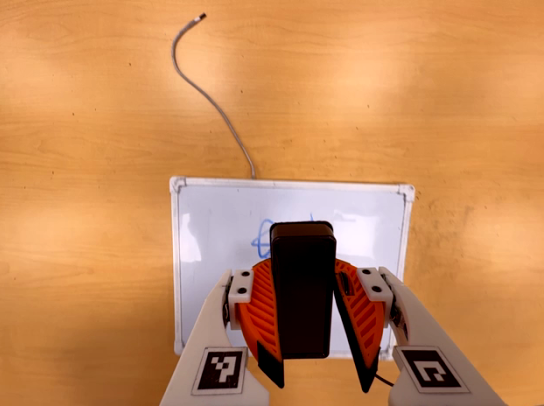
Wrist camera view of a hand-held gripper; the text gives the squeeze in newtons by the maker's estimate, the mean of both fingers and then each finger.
{"total": 7.4, "left": 7.3, "right": 7.6}